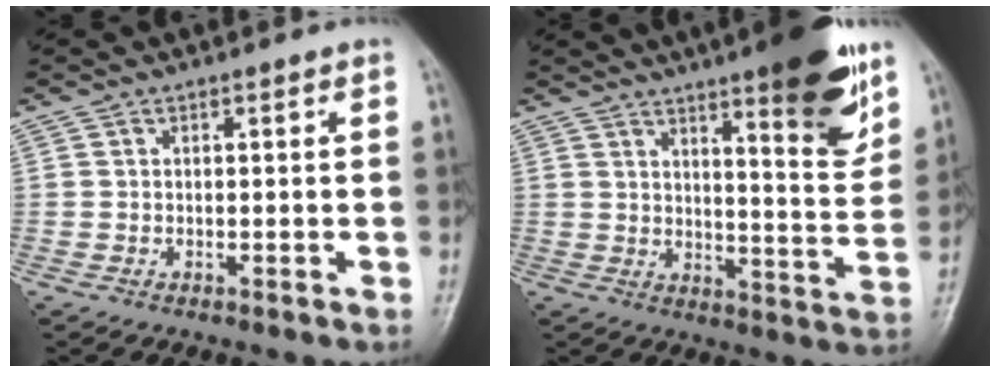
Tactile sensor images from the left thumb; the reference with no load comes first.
{"total": 15.0, "force": [9.1, 3.1, 11.5], "torque": [-0.132, -0.056, 0.131]}